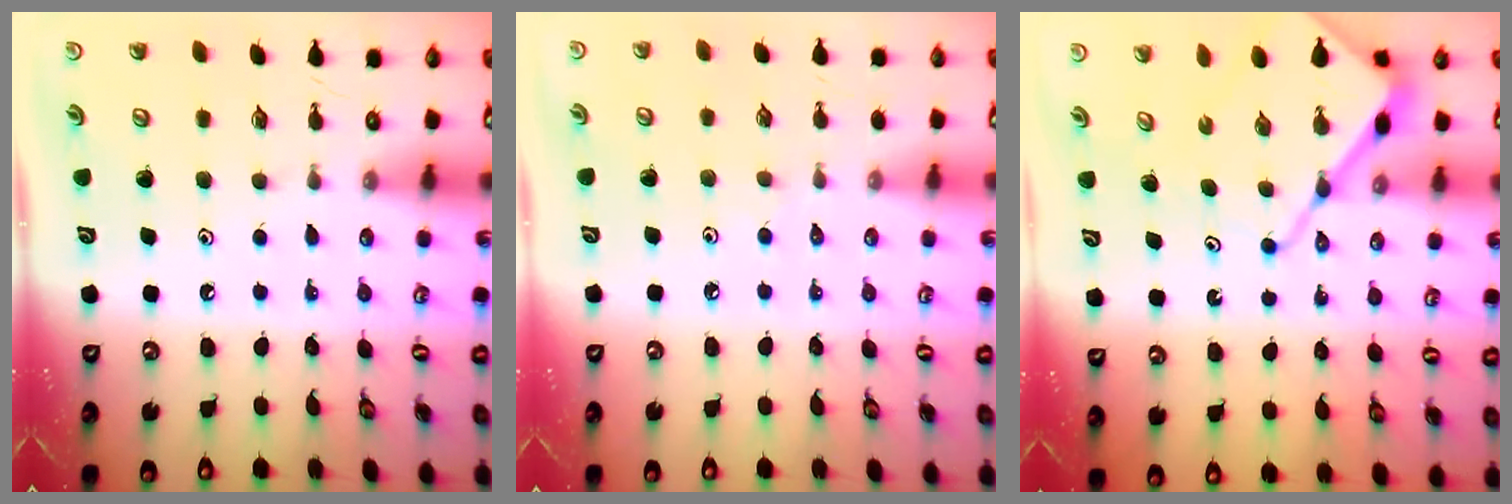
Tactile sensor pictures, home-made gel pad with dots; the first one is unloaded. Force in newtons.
{"total": 2.9, "press": 2.8, "slide": 0.6}
{"total": 10.3, "press": 10.2, "slide": 1.1}